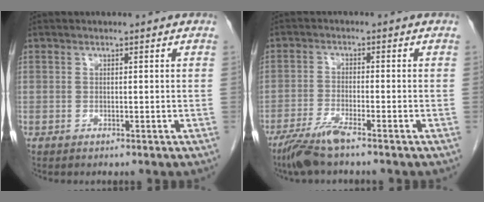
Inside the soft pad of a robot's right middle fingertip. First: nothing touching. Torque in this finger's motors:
{"motor_torque": [-0.13, -0.30, 0.07, 0.03]}